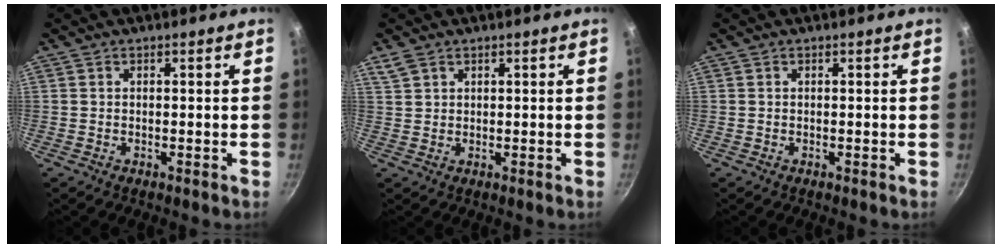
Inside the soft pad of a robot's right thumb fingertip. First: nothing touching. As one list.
[{"total": 2.7, "force": [1.8, 1.7, 1.2], "torque": [-0.022, 0.001, 0.040]}, {"total": 0.0}]